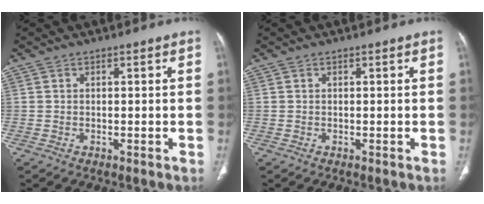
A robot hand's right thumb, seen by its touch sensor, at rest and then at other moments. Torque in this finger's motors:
{"motor_torque": [0.02, 0.03, 0.00, 0.01, 0.00]}